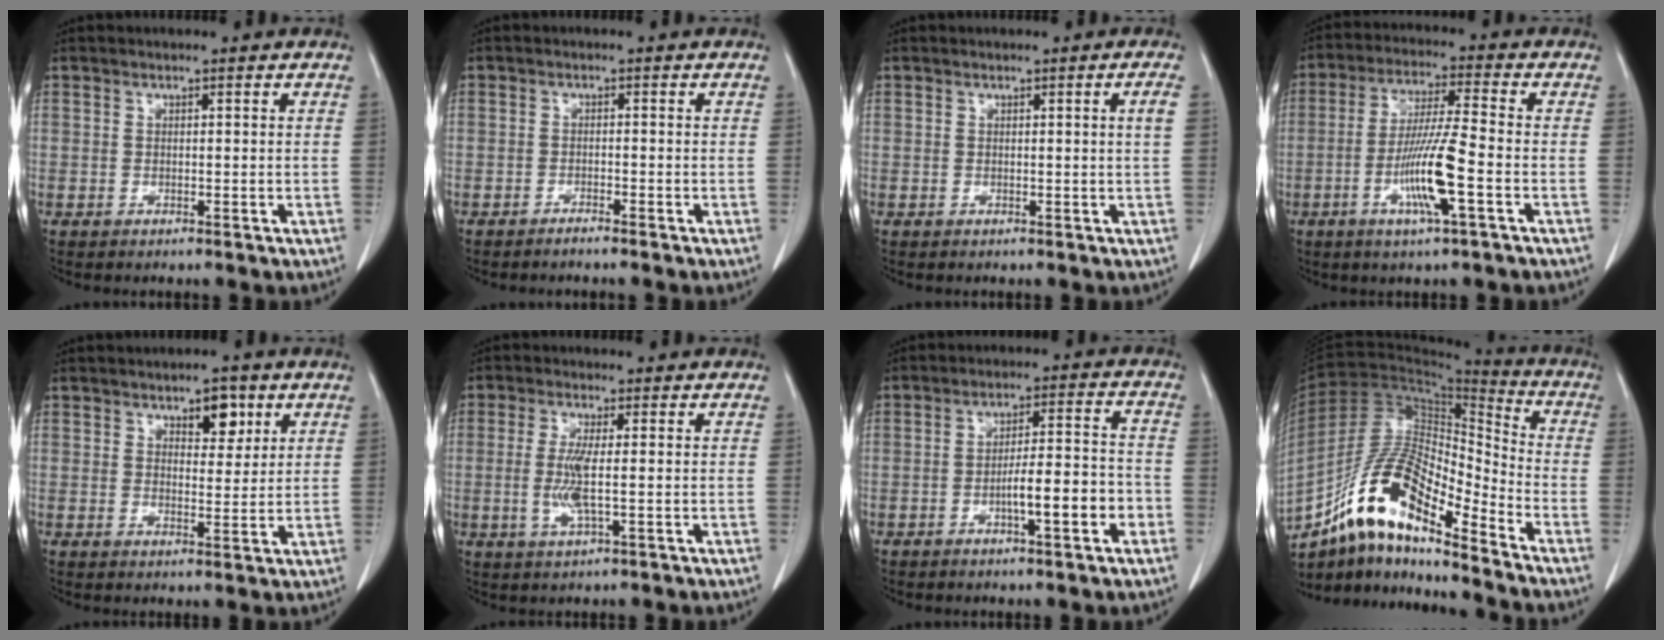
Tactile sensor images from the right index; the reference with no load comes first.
{"total": 1.3, "force": [-1.2, -0.1, 0.5], "torque": [-0.010, 0.000, -0.019]}
{"total": 1.4, "force": [0.3, -0.5, 1.3], "torque": [-0.019, -0.002, 0.007]}
{"total": 10.0, "force": [-3.2, -0.1, 9.5], "torque": [-0.183, -0.009, -0.060]}
{"total": 4.5, "force": [2.5, 2.1, 3.0], "torque": [-0.039, 0.001, 0.038]}
{"total": 4.7, "force": [-0.3, 0.5, 4.6], "torque": [-0.103, -0.008, -0.002]}
{"total": 8.1, "force": [-3.0, 1.0, 7.4], "torque": [-0.116, 0.016, -0.042]}
{"total": 15.5, "force": [-10.5, 3.3, 10.9], "torque": [-0.211, 0.022, -0.187]}